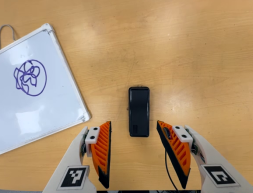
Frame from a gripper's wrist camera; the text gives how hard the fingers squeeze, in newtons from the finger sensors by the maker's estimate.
{"total": 0.0}